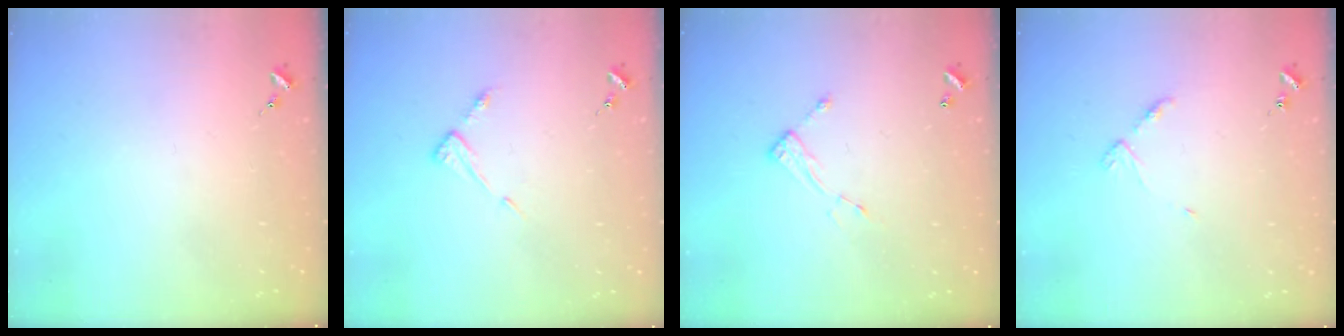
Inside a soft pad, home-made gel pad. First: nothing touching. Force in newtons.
{"total": 5.3, "press": 5.3, "slide": 0.4}
{"total": 6.6, "press": 6.6, "slide": 0.2}
{"total": 4.4, "press": 4.3, "slide": 0.5}